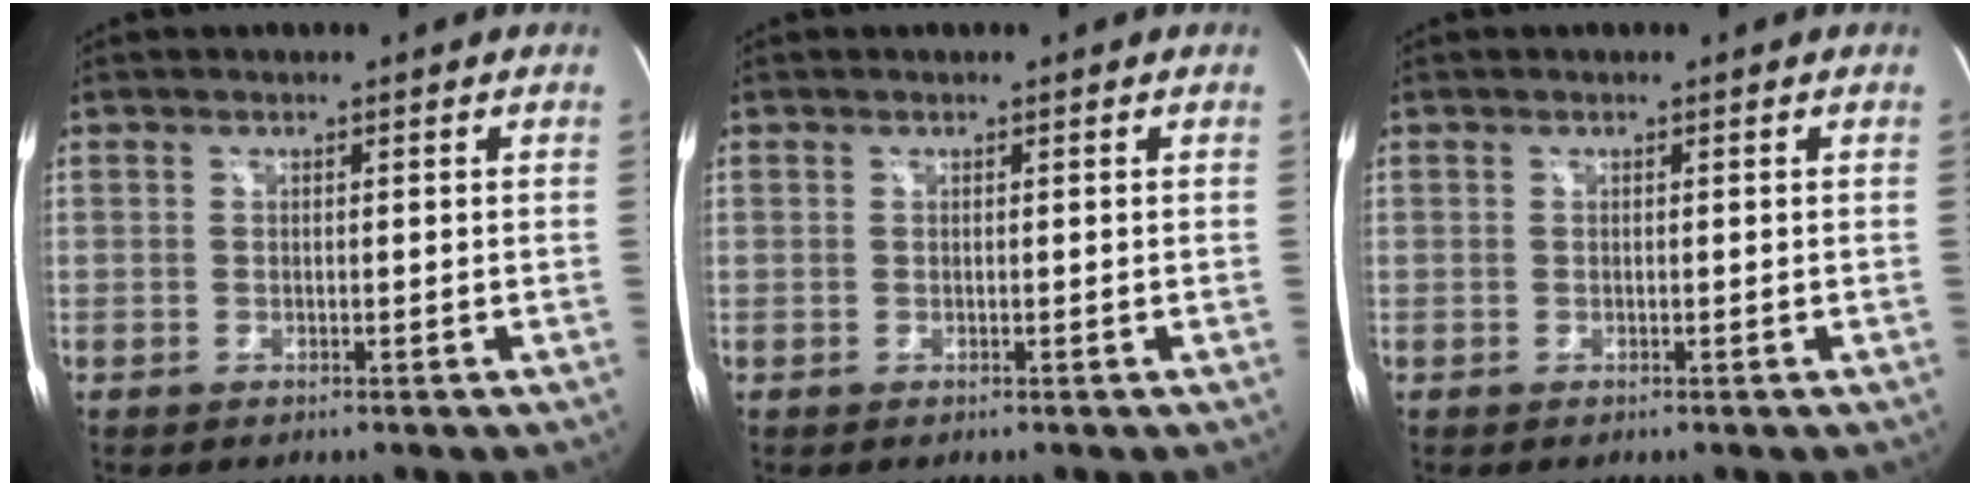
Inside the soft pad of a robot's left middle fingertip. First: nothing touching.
{"total": 0.0}
{"total": 0.0}